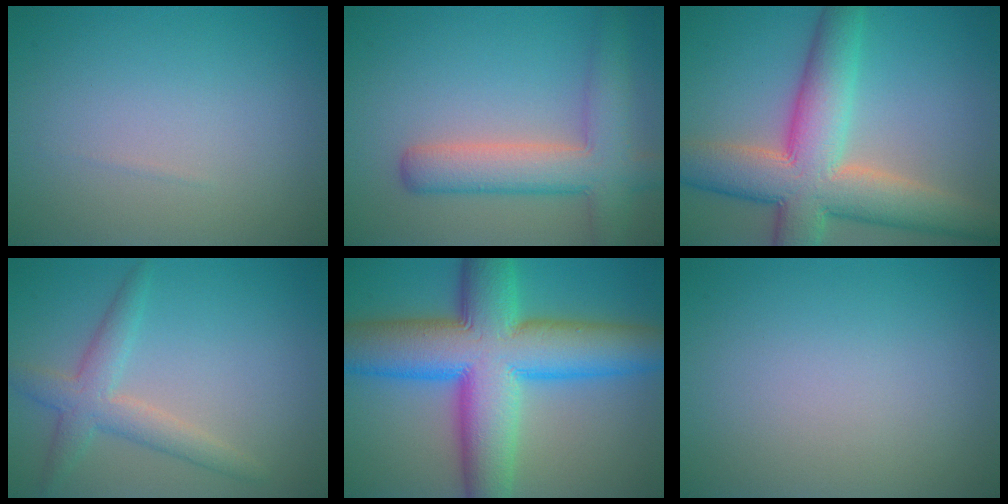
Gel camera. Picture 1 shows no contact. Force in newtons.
{"total": 6.0, "press": 6.0, "slide": 0.5}
{"total": 10.7, "press": 10.6, "slide": 0.6}
{"total": 3.4, "press": 3.4, "slide": 0.1}
{"total": 14.2, "press": 14.2, "slide": 0.2}
{"total": 0.0}